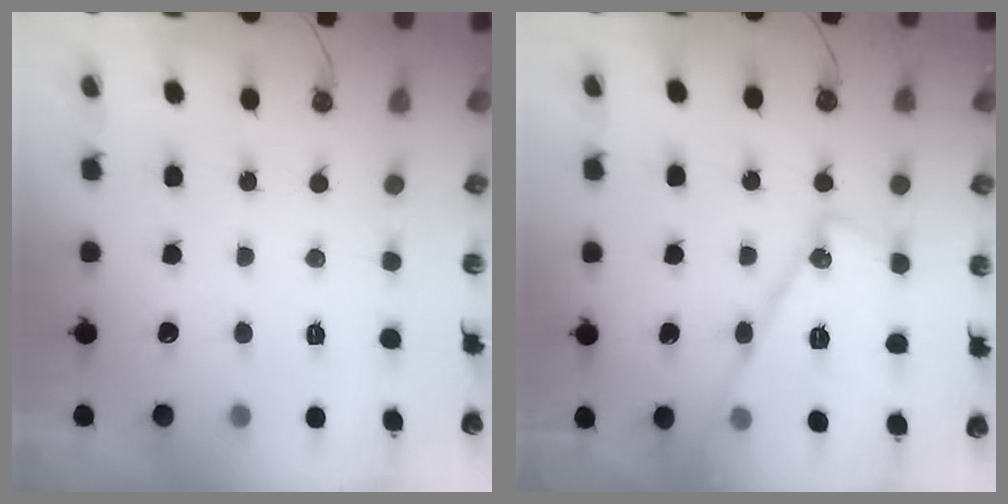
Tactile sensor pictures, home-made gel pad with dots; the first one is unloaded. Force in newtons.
{"total": 16.9, "press": 16.8, "slide": 1.0}